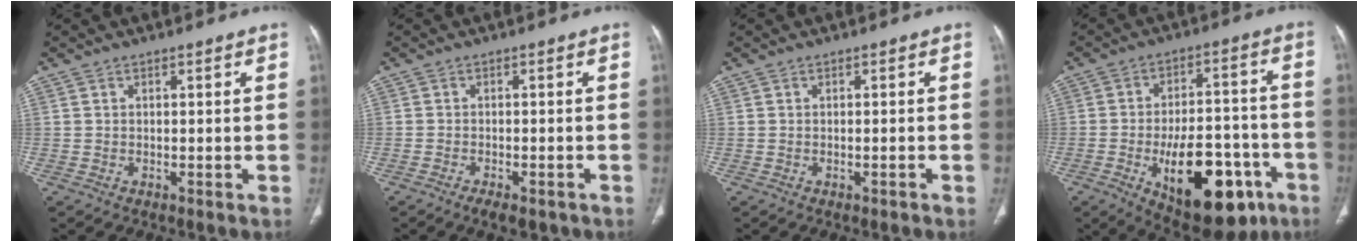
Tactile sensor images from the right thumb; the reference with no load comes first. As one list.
[{"total": 4.1, "force": [-2.9, 1.6, 2.4], "torque": [-0.031, 0.008, -0.040]}, {"total": 0.7, "force": [-0.4, 0.0, 0.6], "torque": [-0.010, 0.002, -0.002]}, {"total": 21.6, "force": [-8.8, 10.5, 16.7], "torque": [-0.214, 0.038, -0.109]}]